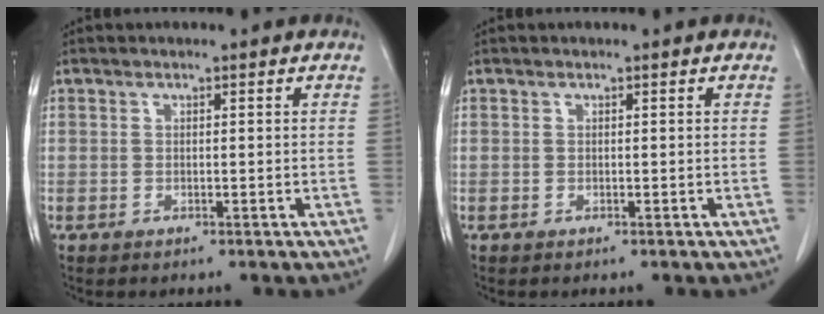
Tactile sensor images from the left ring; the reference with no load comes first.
{"total": 0.0}